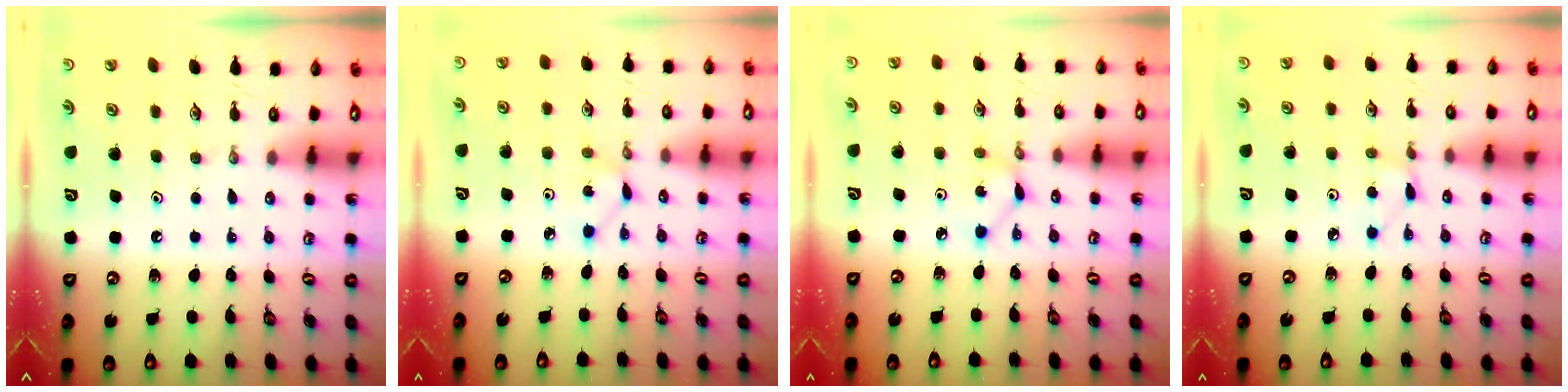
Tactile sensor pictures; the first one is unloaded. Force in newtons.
{"total": 1.4, "press": 1.4, "slide": 0.2}
{"total": 2.2, "press": 2.2, "slide": 0.1}
{"total": 2.5, "press": 2.5, "slide": 0.3}